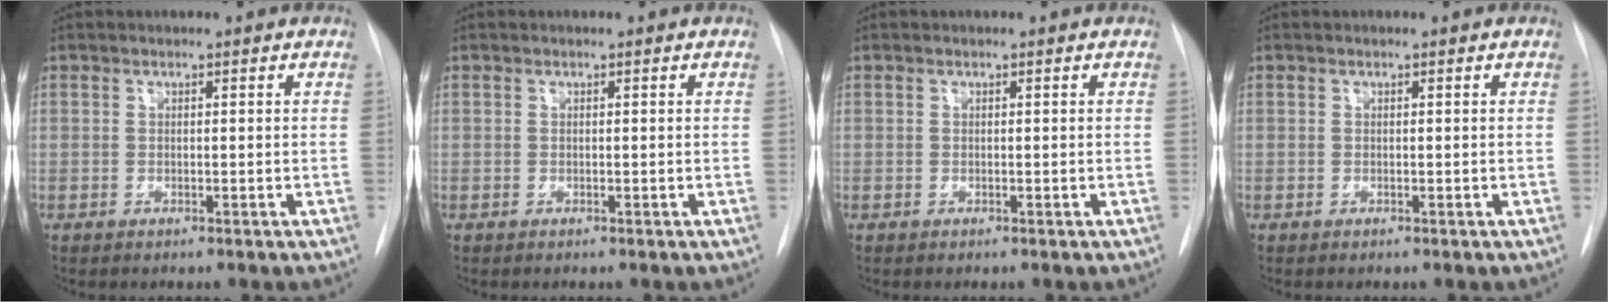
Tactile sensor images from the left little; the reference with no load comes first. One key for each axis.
{"total": 0.0}
{"total": 0.0}
{"total": 0.0}